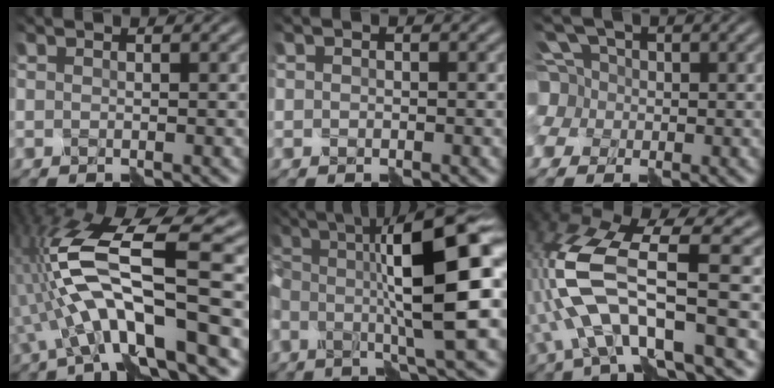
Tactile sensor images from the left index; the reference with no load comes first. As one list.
[{"total": 0.9, "force": [-0.3, 0.9, -0.1], "torque": [0.011, -0.003, -0.009]}, {"total": 10.2, "force": [1.9, 8.6, 5.1], "torque": [-0.128, 0.035, -0.016]}, {"total": 11.3, "force": [-1.6, 3.5, 10.7], "torque": [-0.208, 0.019, -0.042]}, {"total": 11.2, "force": [-0.1, 2.0, 11.0], "torque": [-0.154, 0.017, -0.010]}, {"total": 8.8, "force": [-2.0, 3.3, 7.9], "torque": [-0.181, 0.013, -0.049]}]